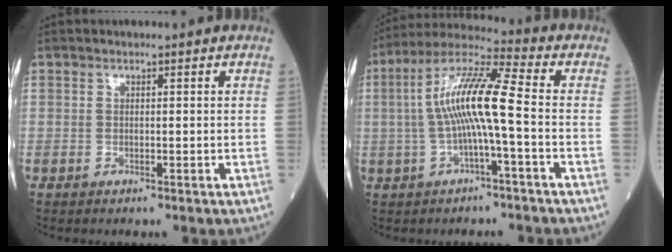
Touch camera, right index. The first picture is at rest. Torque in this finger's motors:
{"motor_torque": [1.29, 0.31, 0.80, 0.21]}